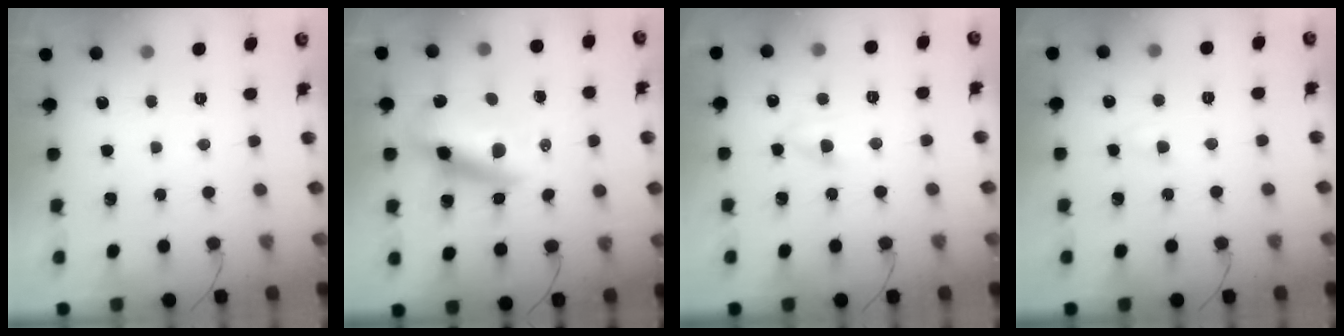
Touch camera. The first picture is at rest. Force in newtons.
{"total": 12.1, "press": 11.7, "slide": 3.3}
{"total": 5.2, "press": 5.0, "slide": 1.6}
{"total": 2.7, "press": 2.5, "slide": 1.0}